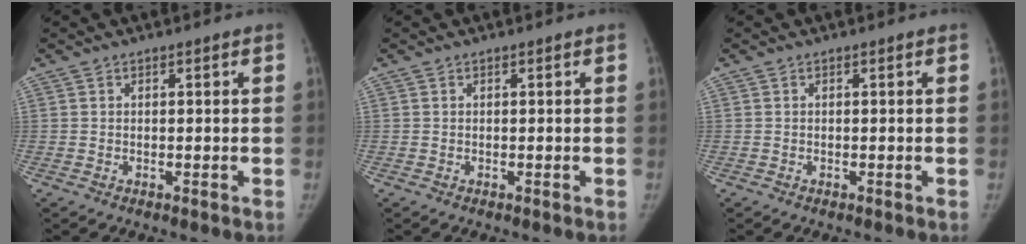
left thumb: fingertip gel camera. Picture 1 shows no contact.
{"total": 0.0}
{"total": 0.0}